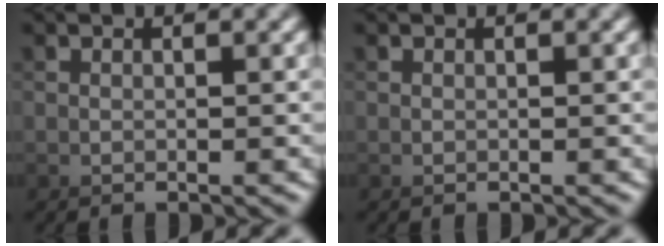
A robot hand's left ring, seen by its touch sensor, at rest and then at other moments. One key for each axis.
{"total": 0.0}